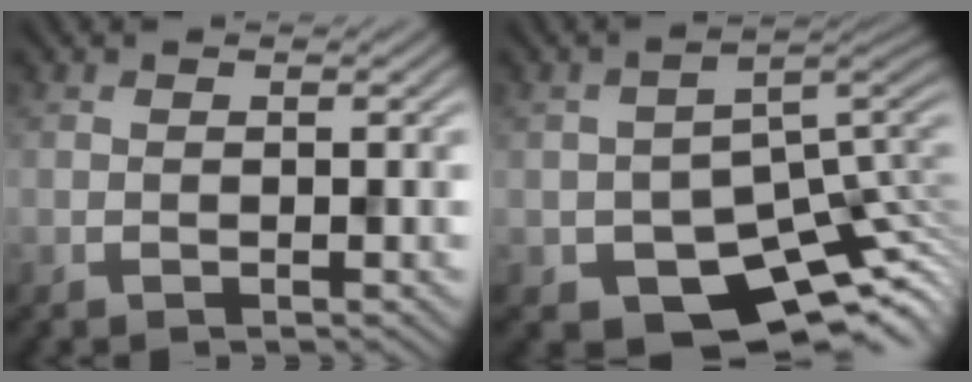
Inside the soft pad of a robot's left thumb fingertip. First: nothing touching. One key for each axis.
{"total": 10.3, "fx": -5.3, "fy": 6.4, "fz": 6.2, "tx": -0.095, "ty": -0.030, "tz": -0.073}